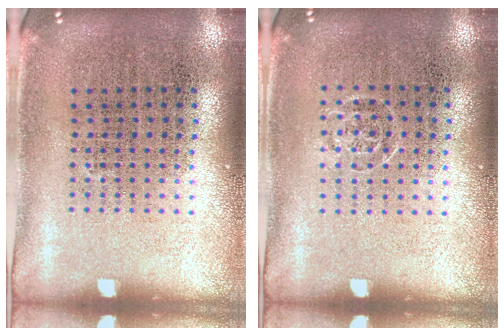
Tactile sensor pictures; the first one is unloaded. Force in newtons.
{"total": 0.6, "press": 0.5, "slide": 0.3}